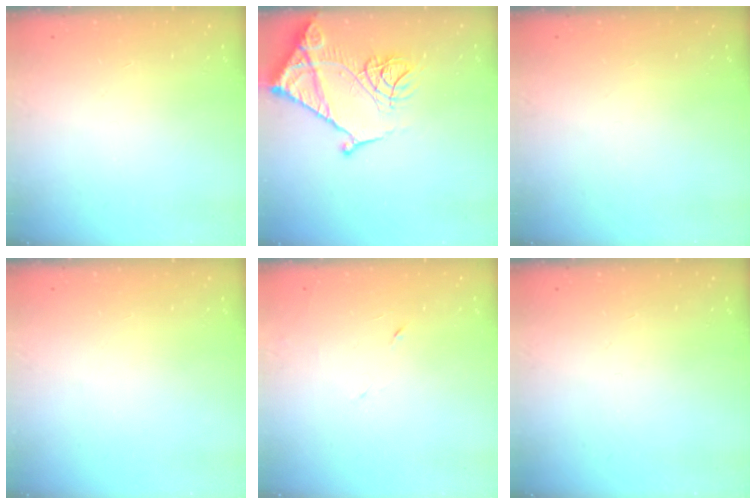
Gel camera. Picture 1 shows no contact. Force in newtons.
{"total": 19.3, "press": 19.2, "slide": 2.1}
{"total": 0.0}
{"total": 0.0}
{"total": 3.8, "press": 3.7, "slide": 0.9}
{"total": 0.0}